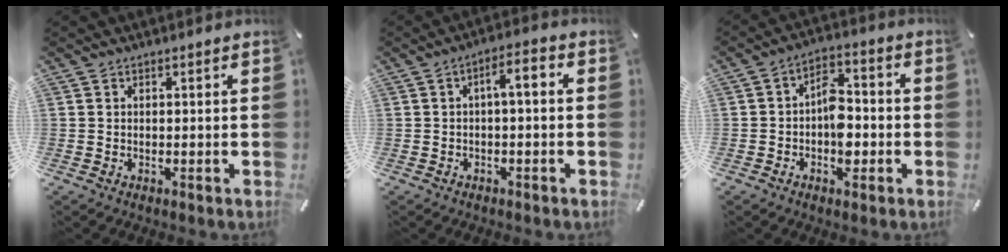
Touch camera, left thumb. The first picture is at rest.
{"total": 4.3, "force": [-1.1, 1.5, 3.8], "torque": [-0.071, 0.017, -0.024]}
{"total": 7.5, "force": [-1.9, 5.0, 5.2], "torque": [-0.063, 0.012, -0.033]}